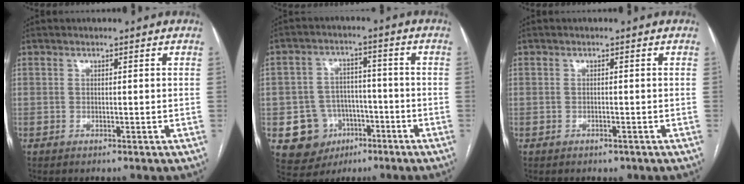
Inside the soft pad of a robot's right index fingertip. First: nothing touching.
{"total": 9.5, "force": [-3.5, 8.5, 2.4], "torque": [-0.044, 0.021, -0.042]}
{"total": 1.0, "force": [-0.7, 0.6, 0.4], "torque": [-0.010, 0.000, -0.003]}